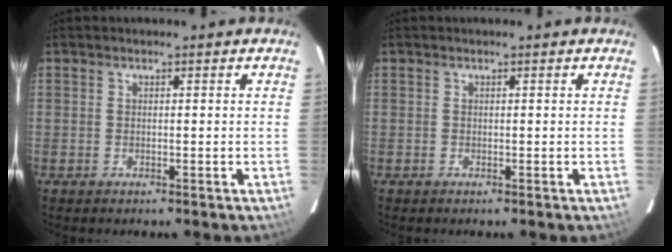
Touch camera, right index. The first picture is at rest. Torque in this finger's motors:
{"motor_torque": [0.35, -0.02, 0.09, 0.01]}